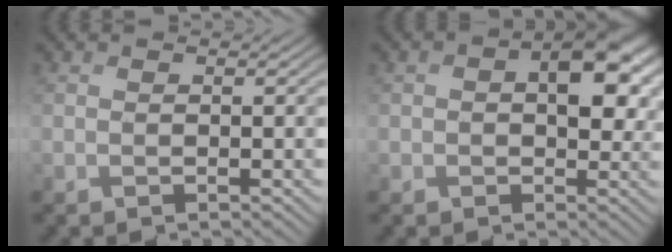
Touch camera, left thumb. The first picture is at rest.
{"total": 7.7, "force": [1.6, 5.1, 5.6], "torque": [-0.075, -0.004, 0.021]}